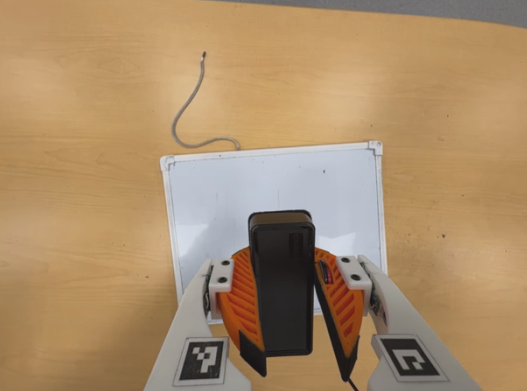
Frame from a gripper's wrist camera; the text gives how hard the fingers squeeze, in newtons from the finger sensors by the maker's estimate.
{"total": 10.1, "left": 10.2, "right": 9.9}